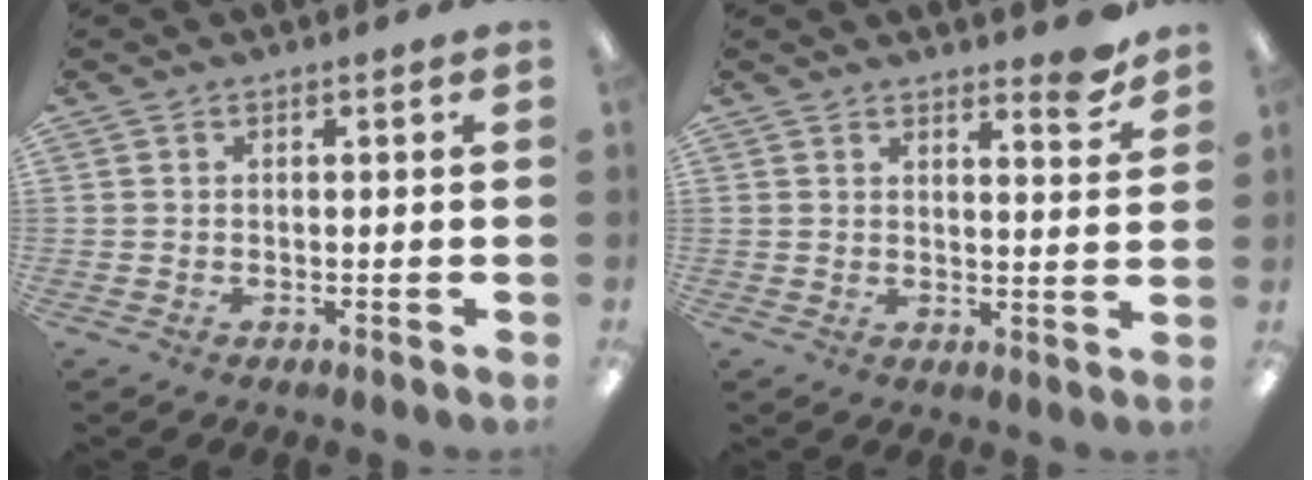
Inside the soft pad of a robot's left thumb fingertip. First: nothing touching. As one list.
[{"total": 5.9, "force": [5.0, 1.7, 2.7], "torque": [-0.018, -0.040, 0.081]}]